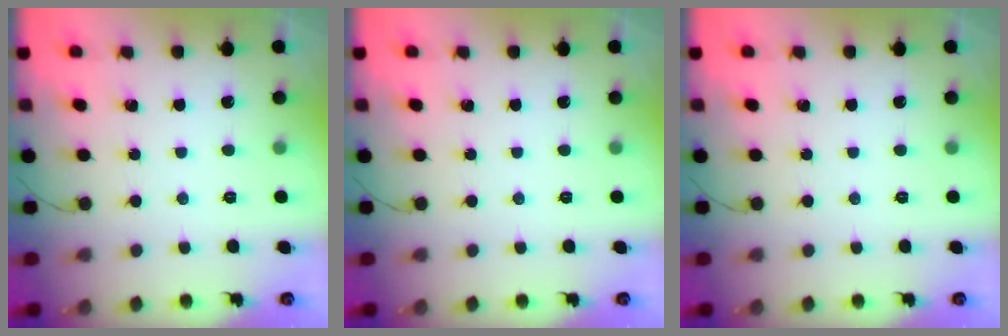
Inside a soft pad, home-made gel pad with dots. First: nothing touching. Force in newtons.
{"total": 0.0}
{"total": 0.0}